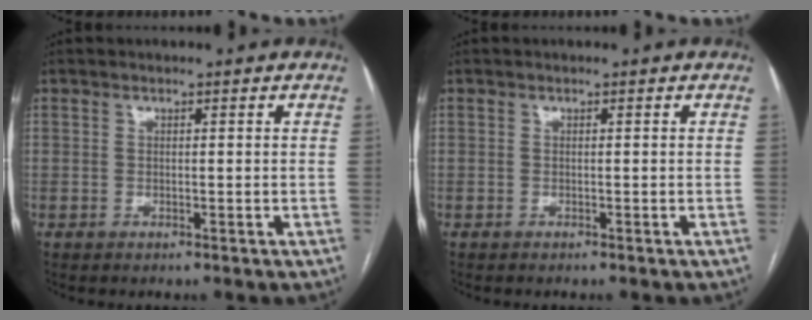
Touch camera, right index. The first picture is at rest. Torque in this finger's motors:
{"motor_torque": [-0.05, 0.02, -0.03, -0.01]}